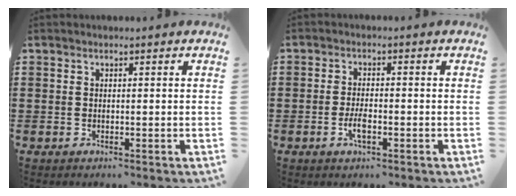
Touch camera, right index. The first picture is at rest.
{"total": 3.2, "force": [-1.2, 1.0, 2.8], "torque": [-0.056, -0.001, -0.024]}